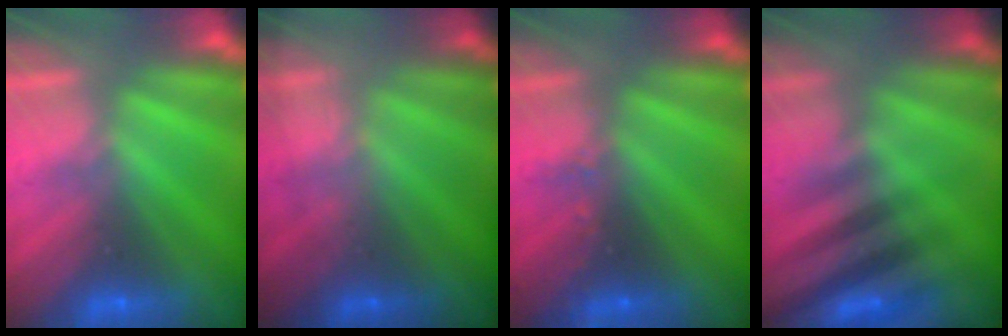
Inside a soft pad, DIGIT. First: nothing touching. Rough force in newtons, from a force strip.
{"total": 1.8}
{"total": 2.4}
{"total": 2.8}